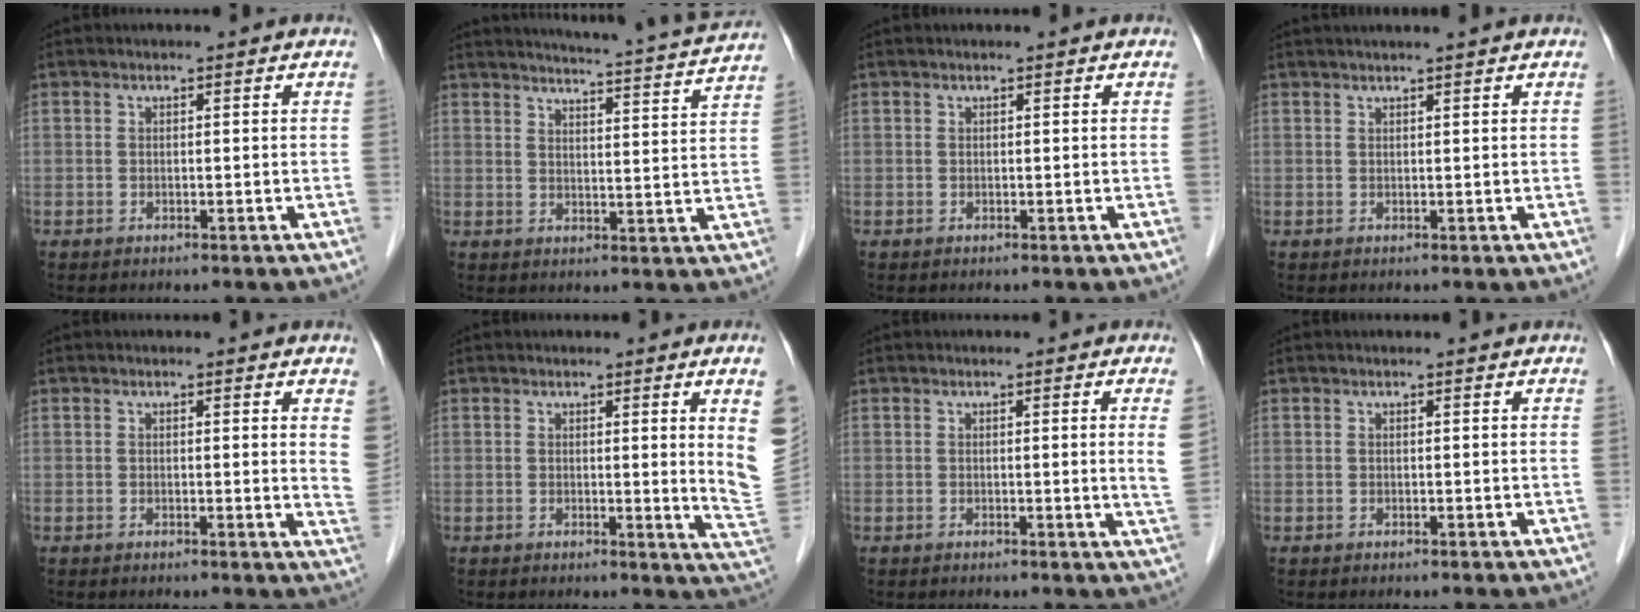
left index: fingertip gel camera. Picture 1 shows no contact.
{"total": 14.8, "force": [14.2, -0.9, 4.4], "torque": [-0.076, -0.032, 0.173]}
{"total": 0.5, "force": [0.5, 0.0, 0.3], "torque": [-0.003, 0.006, 0.008]}
{"total": 4.9, "force": [4.2, -0.3, 2.4], "torque": [-0.029, 0.029, 0.058]}
{"total": 4.2, "force": [3.0, 1.0, 2.8], "torque": [-0.029, -0.011, 0.014]}
{"total": 6.6, "force": [2.0, -0.5, 6.3], "torque": [-0.066, -0.020, 0.018]}
{"total": 2.6, "force": [0.7, -0.6, 2.4], "torque": [-0.034, -0.006, 0.008]}
{"total": 1.6, "force": [1.6, 0.1, 0.3], "torque": [-0.011, 0.008, 0.016]}